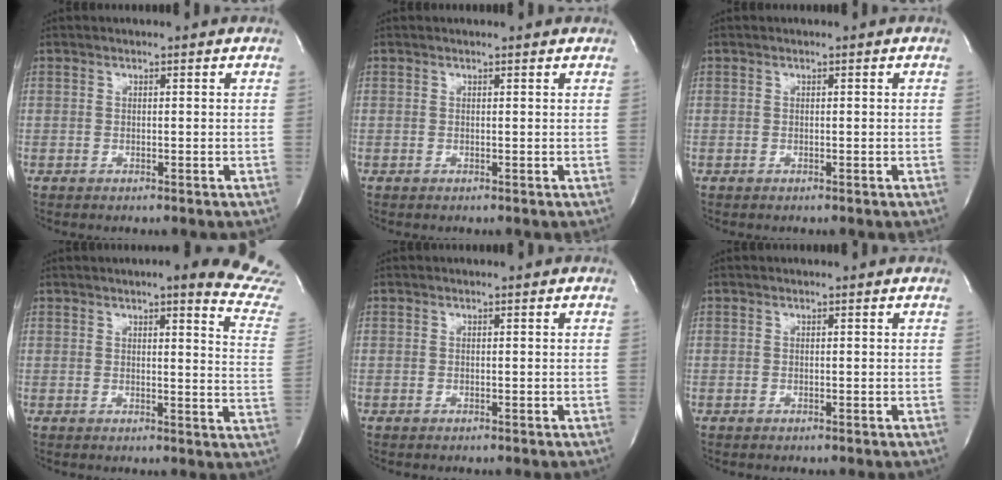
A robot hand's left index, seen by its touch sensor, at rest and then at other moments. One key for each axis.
{"total": 1.4, "fx": 1.3, "fy": 0.5, "fz": 0.1, "tx": -0.011, "ty": 0.006, "tz": 0.003}
{"total": 0.0}
{"total": 14.1, "fx": 12.5, "fy": 0.5, "fz": 6.5, "tx": -0.061, "ty": -0.072, "tz": 0.112}
{"total": 0.0}
{"total": 0.0}